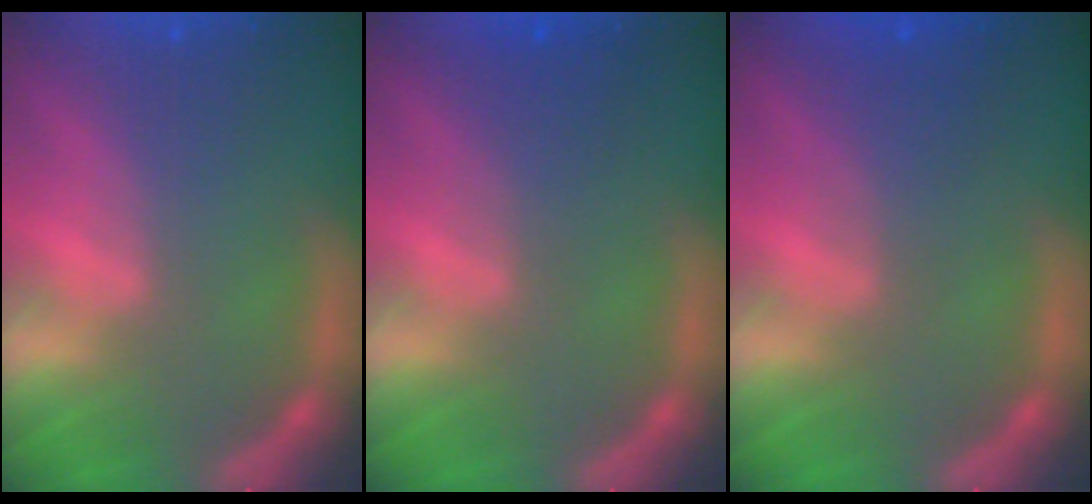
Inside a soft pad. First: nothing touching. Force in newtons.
{"total": 2.0}
{"total": 2.4}